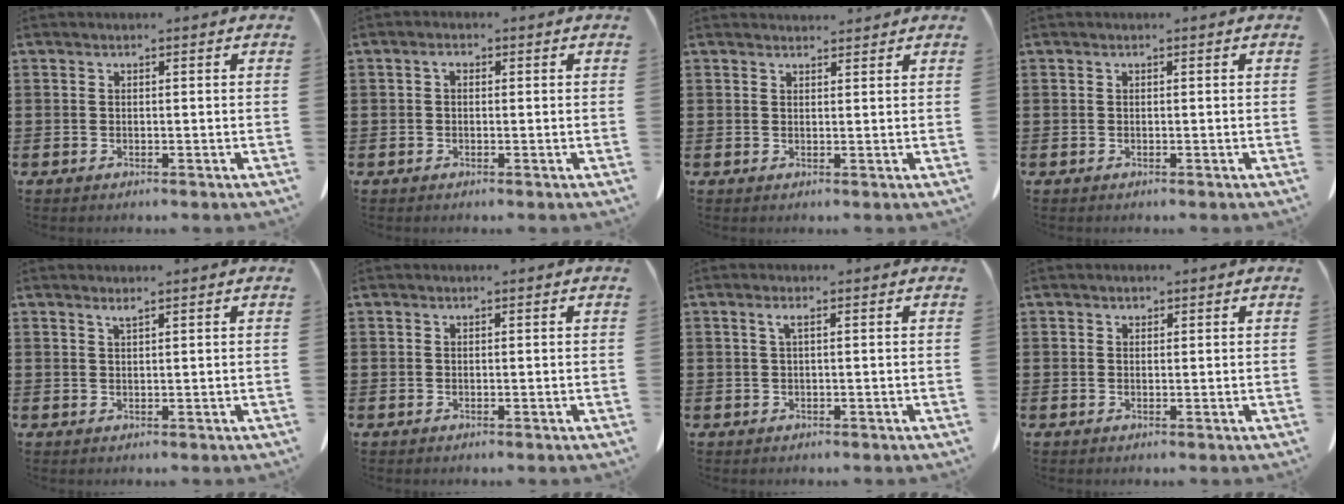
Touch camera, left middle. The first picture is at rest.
{"total": 1.4, "force": [-0.1, 0.8, 1.1], "torque": [-0.023, 0.005, -0.002]}
{"total": 1.6, "force": [1.5, 0.4, 0.1], "torque": [0.001, -0.001, 0.028]}
{"total": 0.0}
{"total": 1.1, "force": [0.9, -0.1, 0.5], "torque": [-0.011, -0.003, 0.018]}
{"total": 0.0}
{"total": 1.3, "force": [0.3, 0.2, 1.2], "torque": [-0.024, 0.001, 0.005]}
{"total": 0.8, "force": [0.6, 0.4, 0.1], "torque": [-0.003, 0.001, 0.013]}